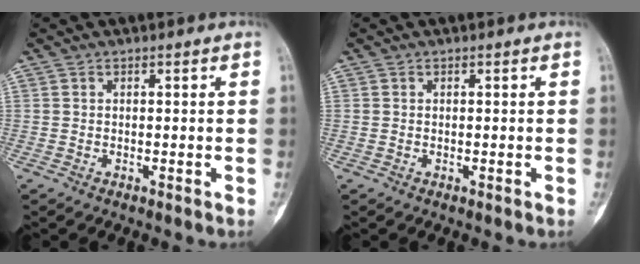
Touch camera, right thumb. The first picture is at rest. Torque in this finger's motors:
{"motor_torque": [-0.70, -0.56, -0.38, -0.20, 0.00]}